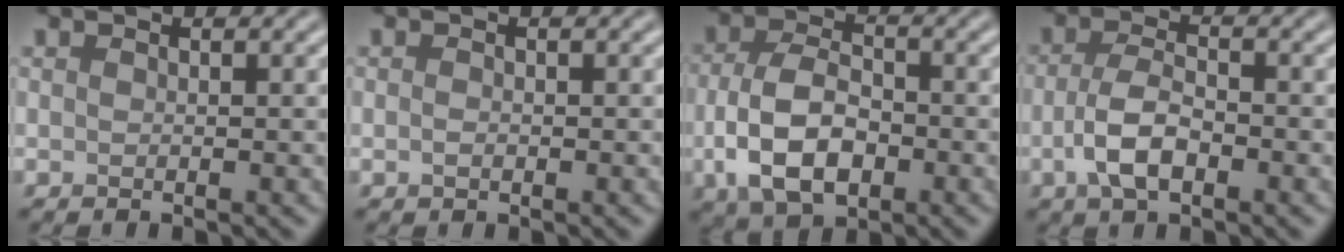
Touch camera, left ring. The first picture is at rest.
{"total": 0.7, "force": [-0.2, 0.4, 0.5], "torque": [-0.011, 0.000, -0.004]}
{"total": 7.0, "force": [-2.1, 4.1, 5.3], "torque": [-0.112, -0.002, -0.044]}
{"total": 4.0, "force": [-1.4, 1.8, 3.3], "torque": [-0.067, 0.002, -0.033]}